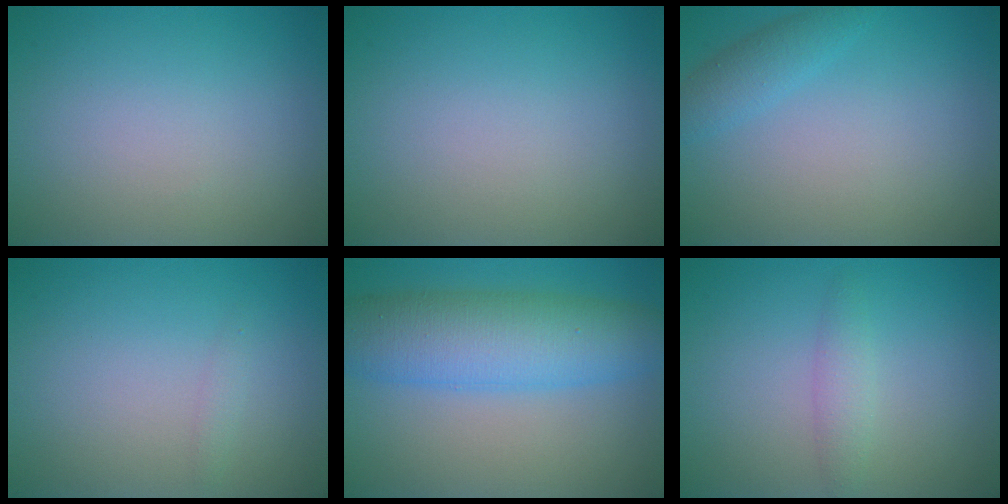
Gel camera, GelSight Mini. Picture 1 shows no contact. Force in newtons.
{"total": 0.0}
{"total": 1.9, "press": 1.9, "slide": 0.1}
{"total": 0.6, "press": 0.6, "slide": 0.0}
{"total": 8.0, "press": 8.0, "slide": 0.2}
{"total": 1.5, "press": 1.5, "slide": 0.0}